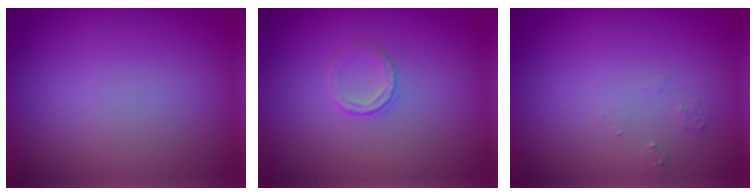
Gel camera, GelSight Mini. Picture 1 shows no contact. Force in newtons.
{"total": 1.4, "press": 1.3, "slide": 0.2}
{"total": 0.7, "press": 0.7, "slide": 0.1}